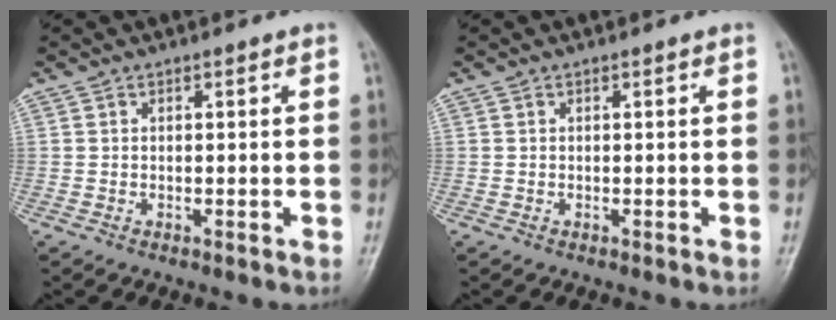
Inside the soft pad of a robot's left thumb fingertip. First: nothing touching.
{"total": 0.0}